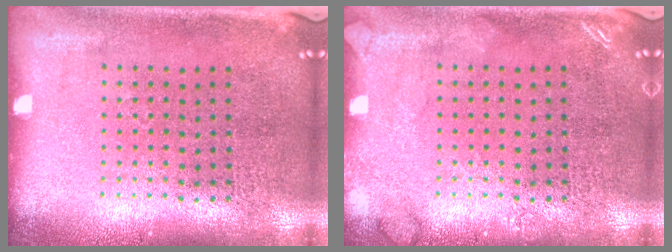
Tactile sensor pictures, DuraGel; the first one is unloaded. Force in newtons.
{"total": 1.5, "press": 1.5, "slide": 0.2}